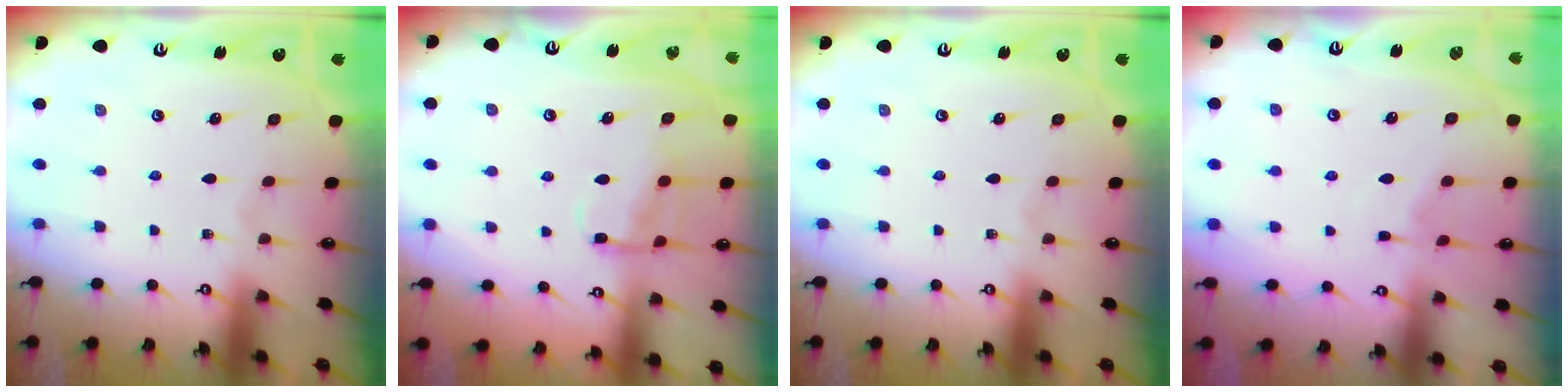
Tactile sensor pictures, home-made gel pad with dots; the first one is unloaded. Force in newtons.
{"total": 10.8, "press": 10.8, "slide": 1.1}
{"total": 0.0}
{"total": 4.1, "press": 4.1, "slide": 0.6}